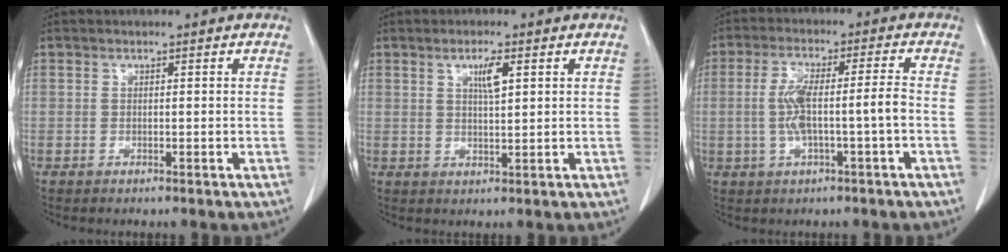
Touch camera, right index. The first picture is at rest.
{"total": 3.4, "force": [1.4, 0.4, 3.0], "torque": [-0.053, -0.001, 0.024]}
{"total": 7.3, "force": [-0.9, 0.4, 7.2], "torque": [-0.143, 0.018, -0.012]}